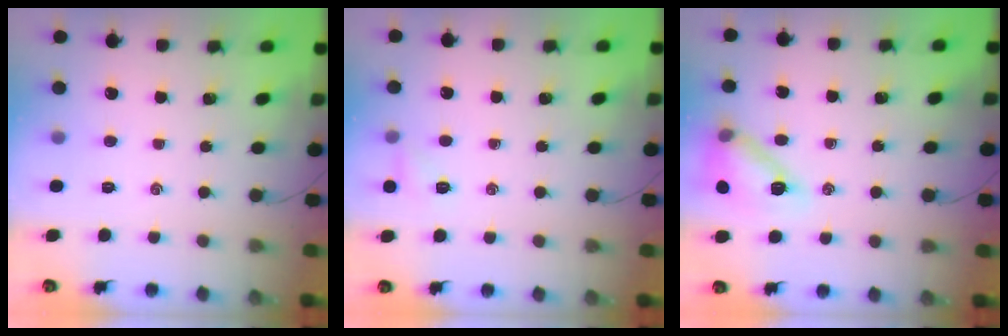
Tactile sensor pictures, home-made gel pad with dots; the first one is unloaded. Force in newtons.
{"total": 4.4, "press": 4.3, "slide": 1.1}
{"total": 14.2, "press": 14.1, "slide": 1.6}